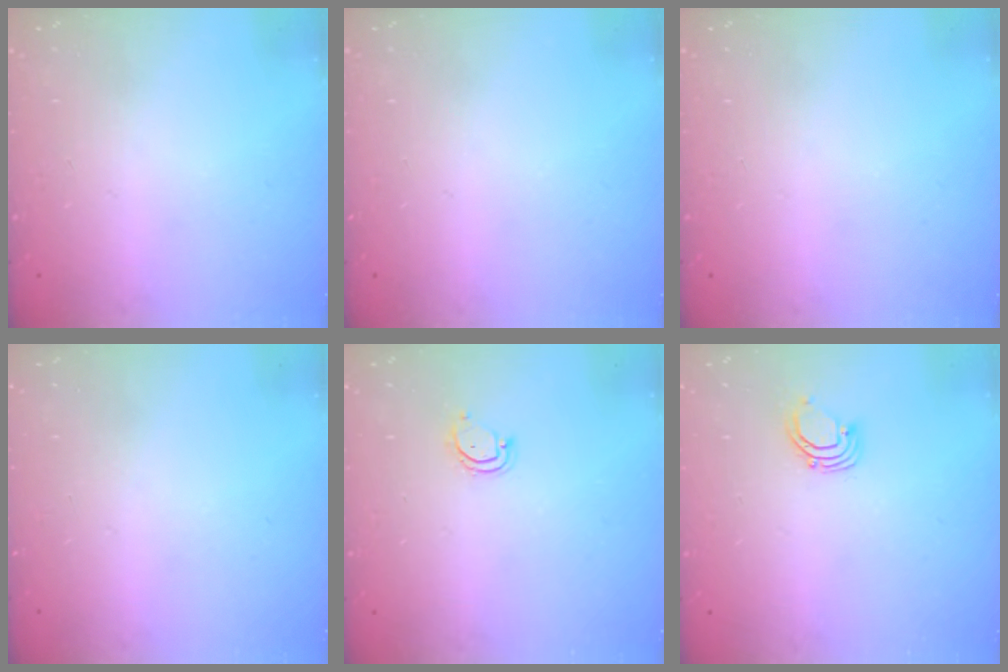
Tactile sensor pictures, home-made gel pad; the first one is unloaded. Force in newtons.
{"total": 0.0}
{"total": 0.0}
{"total": 0.0}
{"total": 3.9, "press": 3.9, "slide": 0.2}
{"total": 2.7, "press": 2.7, "slide": 0.2}